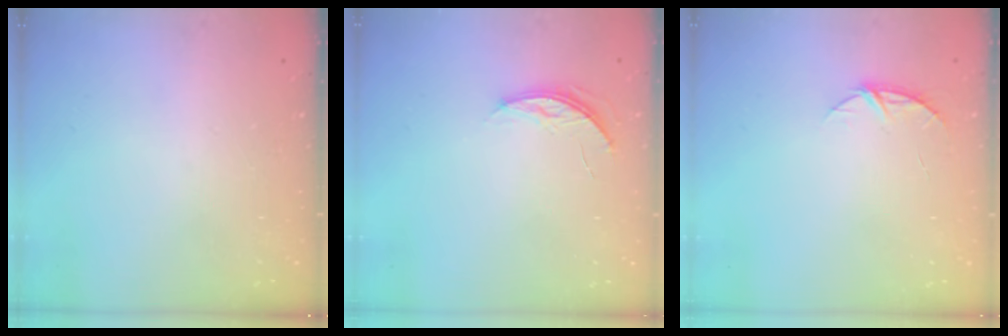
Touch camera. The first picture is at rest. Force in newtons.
{"total": 3.9, "press": 3.9, "slide": 0.4}
{"total": 5.4, "press": 5.4, "slide": 0.6}